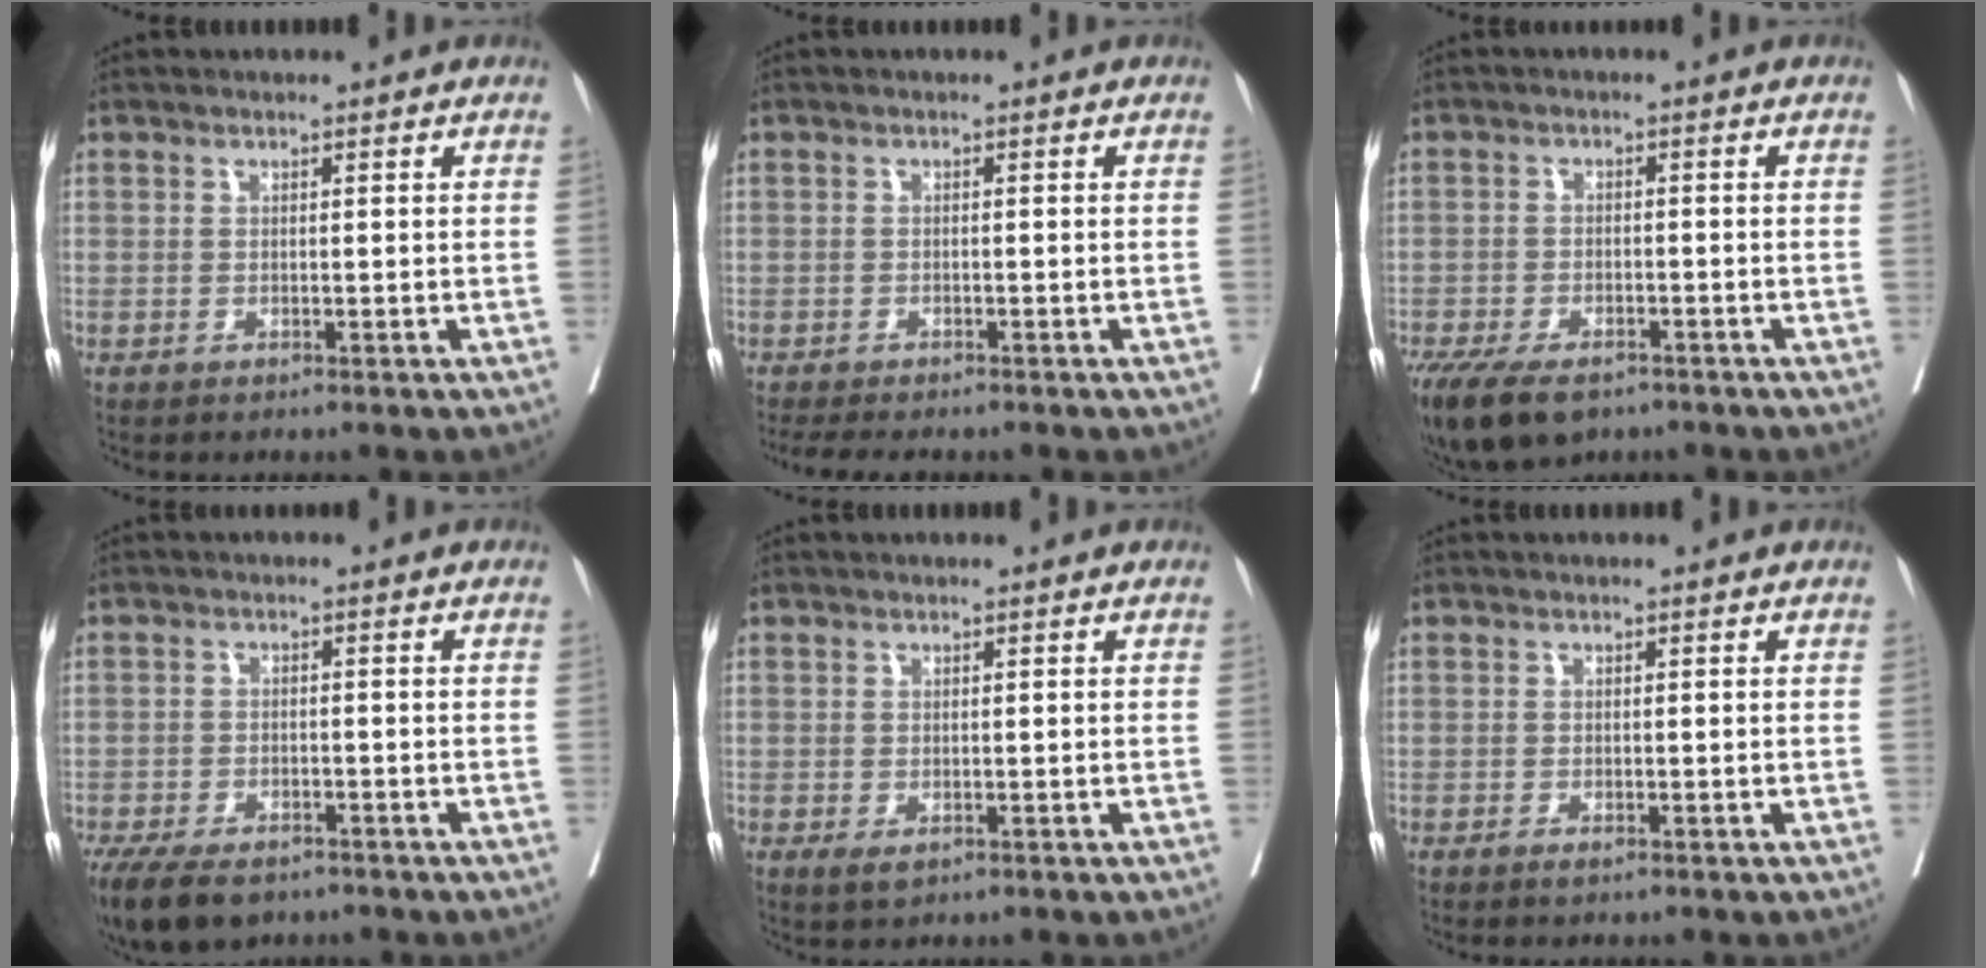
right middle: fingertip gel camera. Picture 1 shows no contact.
{"total": 5.8, "force": [-4.9, 1.3, 2.7], "torque": [-0.036, -0.011, -0.073]}
{"total": 10.6, "force": [-7.4, 4.7, 5.9], "torque": [-0.110, -0.012, -0.116]}
{"total": 9.7, "force": [-7.1, 4.3, 5.1], "torque": [-0.089, -0.009, -0.108]}
{"total": 1.5, "force": [-0.5, 0.7, 1.2], "torque": [-0.018, -0.004, 0.000]}
{"total": 0.9, "force": [-0.6, 0.2, 0.7], "torque": [-0.011, -0.002, -0.008]}